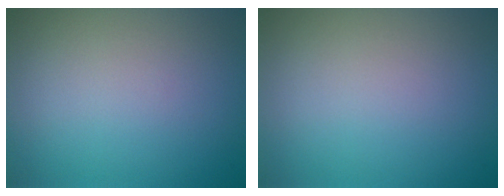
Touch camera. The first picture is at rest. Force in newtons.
{"total": 0.0}